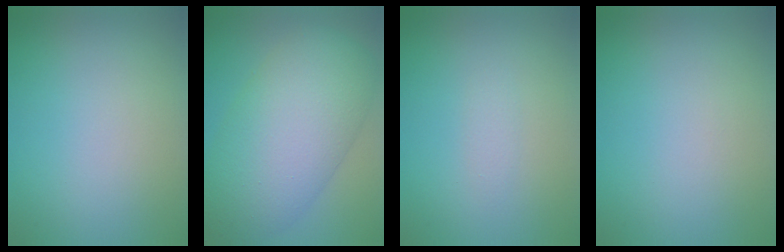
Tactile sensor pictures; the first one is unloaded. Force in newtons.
{"total": 11.3, "press": 11.3, "slide": 0.4}
{"total": 0.9, "press": 0.9, "slide": 0.0}
{"total": 0.0}